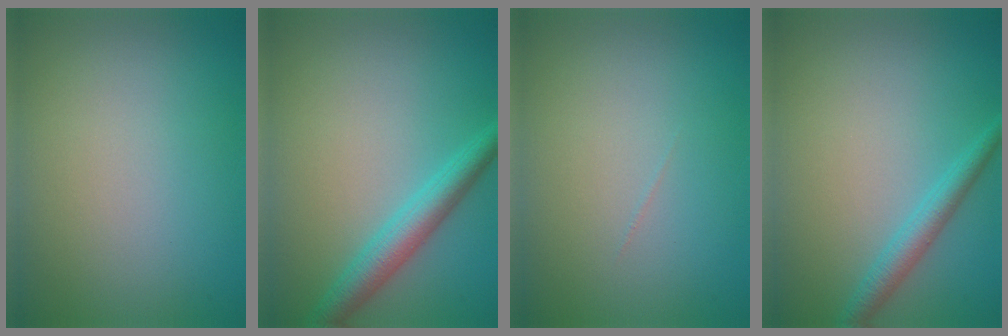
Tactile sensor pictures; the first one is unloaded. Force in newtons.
{"total": 3.6, "press": 3.6, "slide": 0.1}
{"total": 0.0}
{"total": 2.2, "press": 2.2, "slide": 0.1}